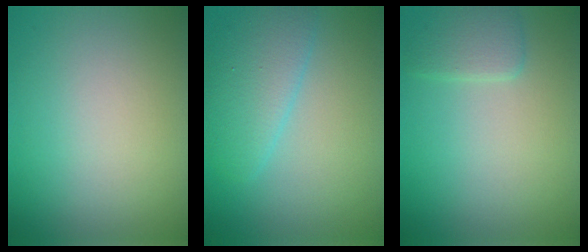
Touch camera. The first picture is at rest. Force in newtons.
{"total": 3.8, "press": 3.8, "slide": 0.2}
{"total": 1.9, "press": 1.9, "slide": 0.1}